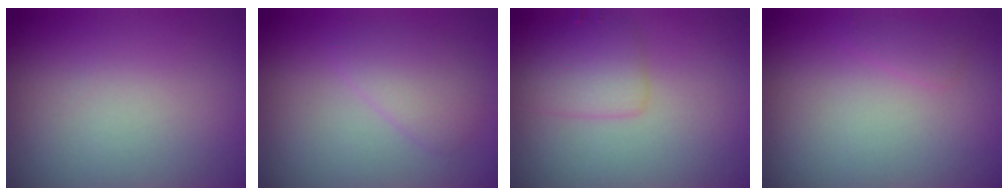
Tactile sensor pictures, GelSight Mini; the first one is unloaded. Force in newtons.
{"total": 2.6, "press": 2.6, "slide": 0.3}
{"total": 2.6, "press": 2.6, "slide": 0.0}
{"total": 0.8, "press": 0.8, "slide": 0.1}